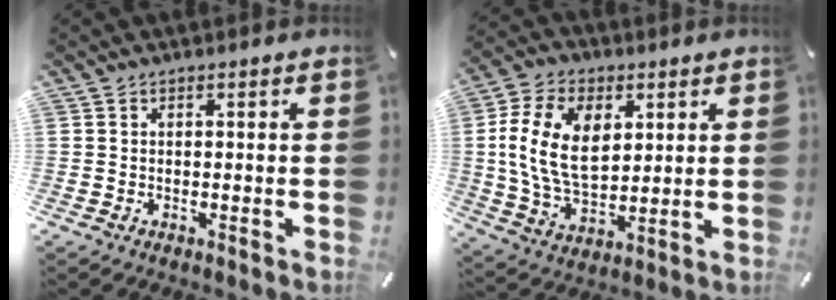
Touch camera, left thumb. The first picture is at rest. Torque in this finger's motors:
{"motor_torque": [1.72, 2.06, 2.17, -0.59, 0.56]}